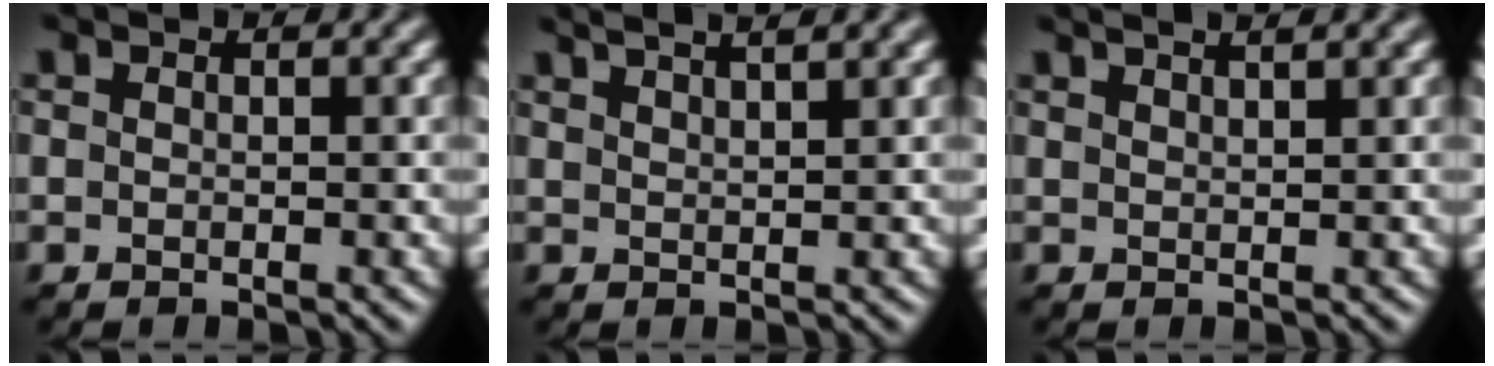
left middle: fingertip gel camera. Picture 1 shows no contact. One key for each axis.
{"total": 5.1, "fx": 3.9, "fy": 1.5, "fz": 2.9, "tx": -0.014, "ty": 0.034, "tz": 0.026}
{"total": 4.0, "fx": 3.0, "fy": 1.4, "fz": 2.3, "tx": -0.003, "ty": 0.030, "tz": 0.011}